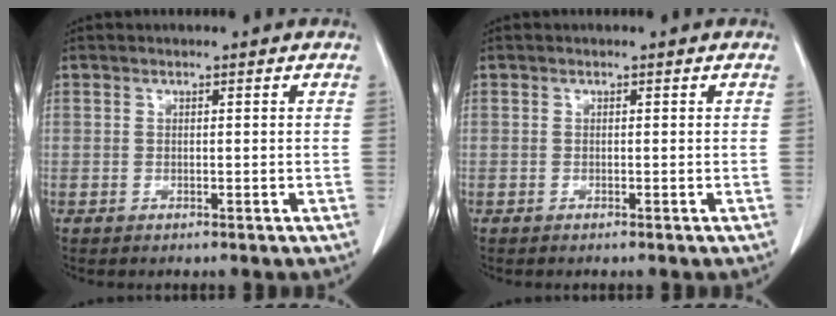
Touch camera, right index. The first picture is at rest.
{"total": 0.0}